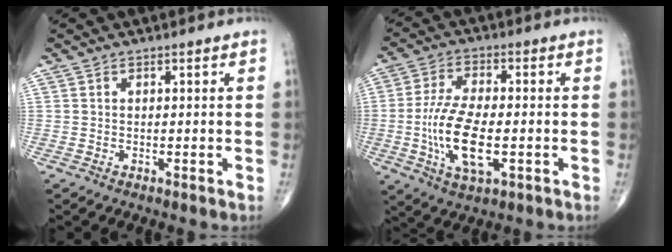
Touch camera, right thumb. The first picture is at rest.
{"total": 13.0, "force": [-2.4, 5.6, 11.4], "torque": [-0.228, 0.003, -0.042]}